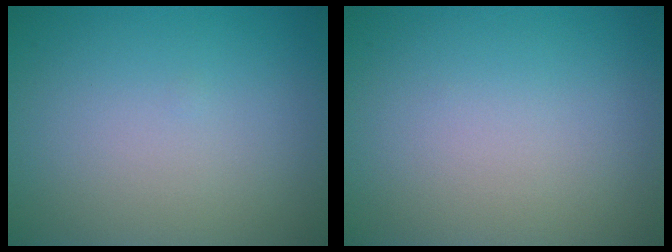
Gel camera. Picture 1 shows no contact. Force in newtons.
{"total": 0.0}